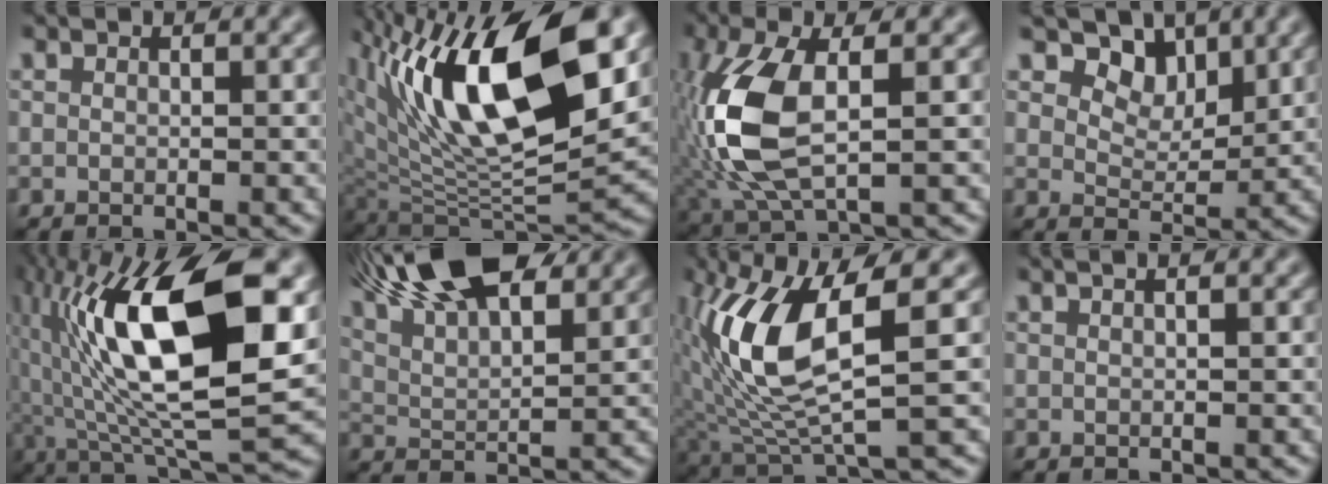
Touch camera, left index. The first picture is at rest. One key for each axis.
{"total": 14.2, "fx": 5.6, "fy": 5.8, "fz": 11.7, "tx": -0.190, "ty": -0.001, "tz": 0.100}
{"total": 9.4, "fx": 0.1, "fy": 4.2, "fz": 8.4, "tx": -0.201, "ty": 0.005, "tz": 0.001}
{"total": 4.5, "fx": 3.0, "fy": 2.7, "fz": 2.0, "tx": -0.039, "ty": -0.022, "tz": 0.053}
{"total": 16.1, "fx": 3.2, "fy": 5.3, "fz": 14.8, "tx": -0.249, "ty": 0.005, "tz": 0.046}
{"total": 13.3, "fx": 8.9, "fy": 4.8, "fz": 8.6, "tx": -0.152, "ty": 0.047, "tz": 0.111}
{"total": 9.4, "fx": 1.7, "fy": 2.9, "fz": 8.8, "tx": -0.194, "ty": -0.004, "tz": 0.035}
{"total": 2.0, "fx": 1.1, "fy": 0.9, "fz": 1.4, "tx": -0.007, "ty": -0.001, "tz": -0.003}